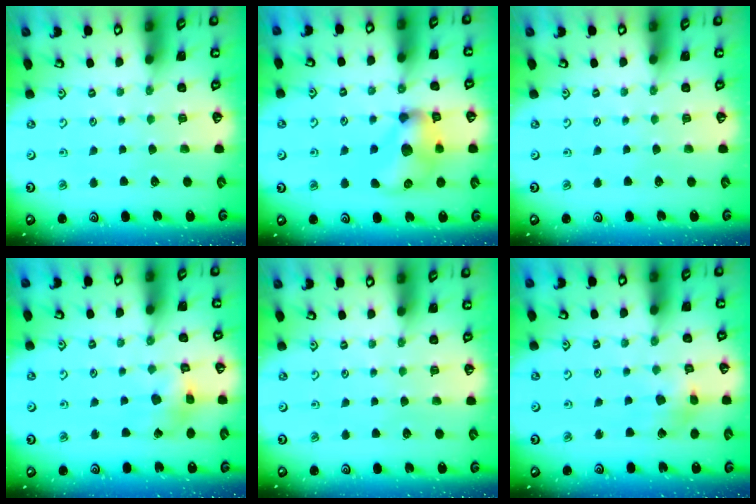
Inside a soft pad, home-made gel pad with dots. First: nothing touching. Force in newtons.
{"total": 16.3, "press": 16.2, "slide": 1.1}
{"total": 0.0}
{"total": 5.9, "press": 5.9, "slide": 0.6}
{"total": 0.0}
{"total": 5.6, "press": 5.6, "slide": 0.6}